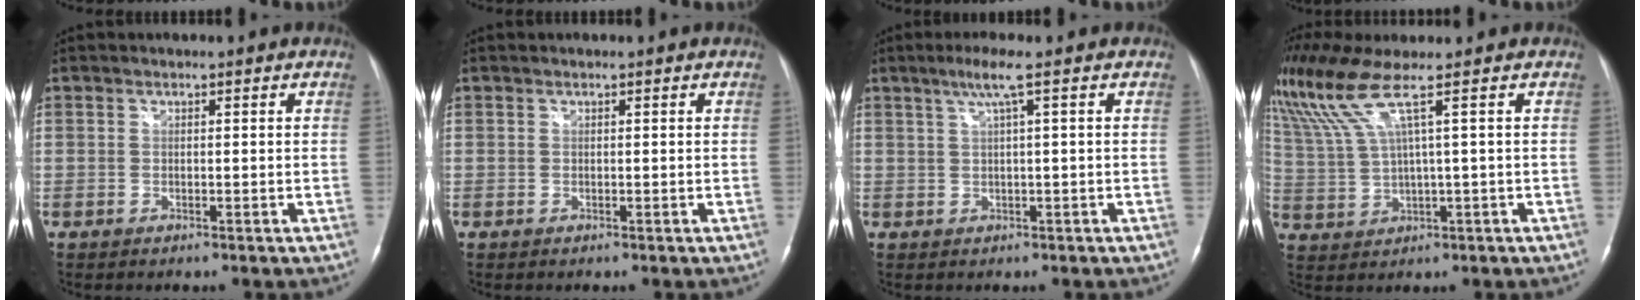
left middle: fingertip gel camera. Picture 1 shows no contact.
{"total": 0.0}
{"total": 3.4, "force": [1.5, -0.8, 3.0], "torque": [-0.065, 0.007, 0.032]}
{"total": 7.3, "force": [4.4, -1.3, 5.7], "torque": [-0.135, 0.015, 0.102]}